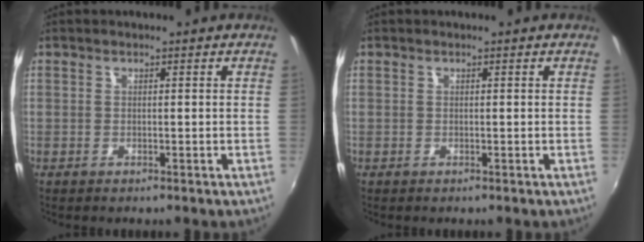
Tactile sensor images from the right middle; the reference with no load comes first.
{"total": 0.0}